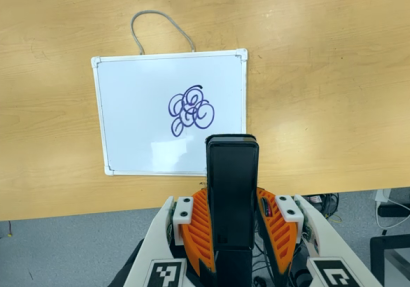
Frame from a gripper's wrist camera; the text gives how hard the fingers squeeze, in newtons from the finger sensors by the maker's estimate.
{"total": 5.0, "left": 3.3, "right": 6.6}